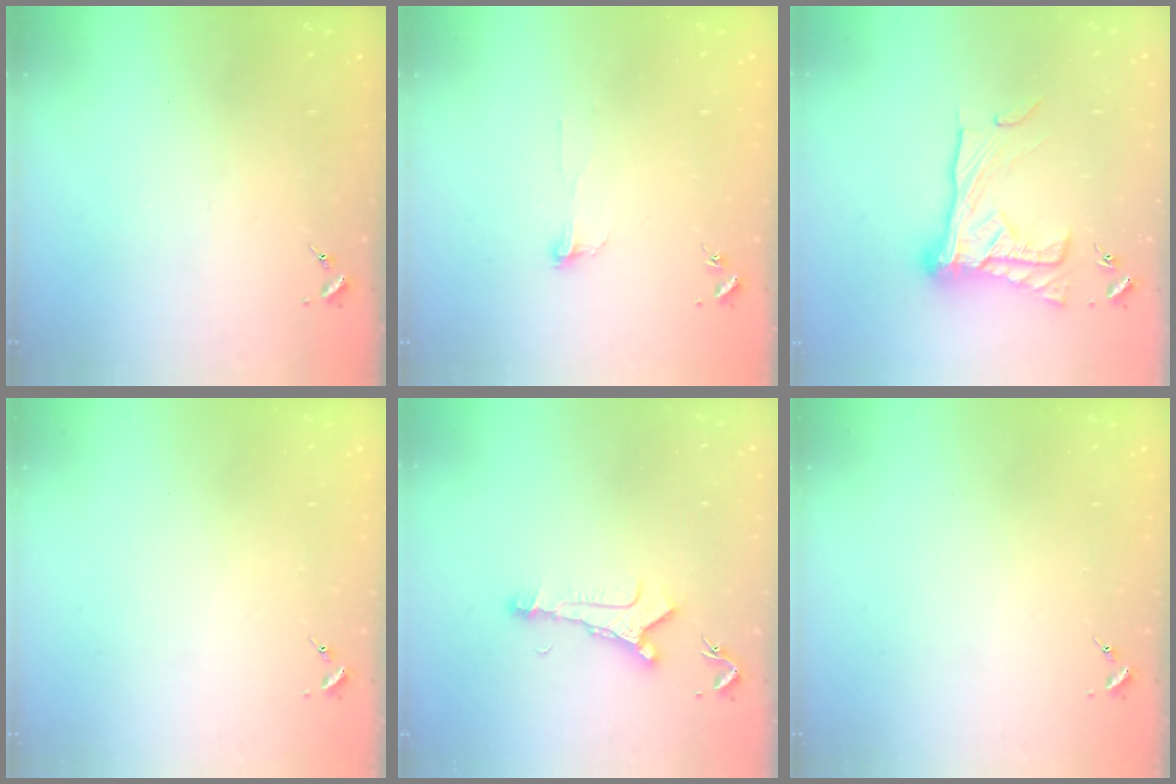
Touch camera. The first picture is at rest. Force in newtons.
{"total": 3.6, "press": 3.6, "slide": 0.3}
{"total": 19.6, "press": 19.5, "slide": 1.7}
{"total": 0.0}
{"total": 7.8, "press": 7.7, "slide": 0.6}
{"total": 0.0}